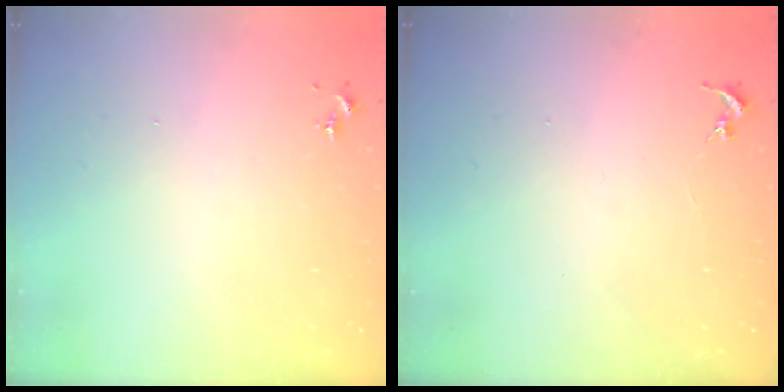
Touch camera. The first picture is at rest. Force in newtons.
{"total": 0.0}